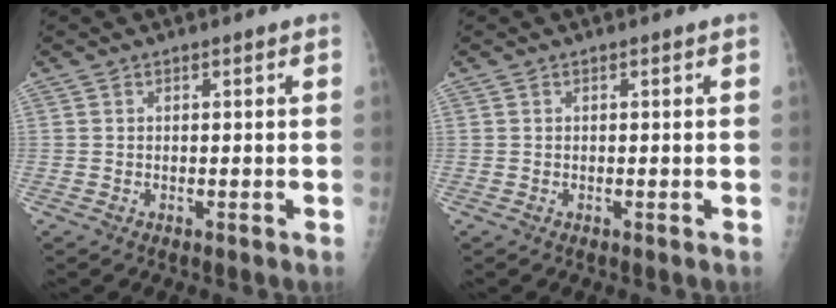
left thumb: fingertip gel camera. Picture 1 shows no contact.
{"total": 0.0}